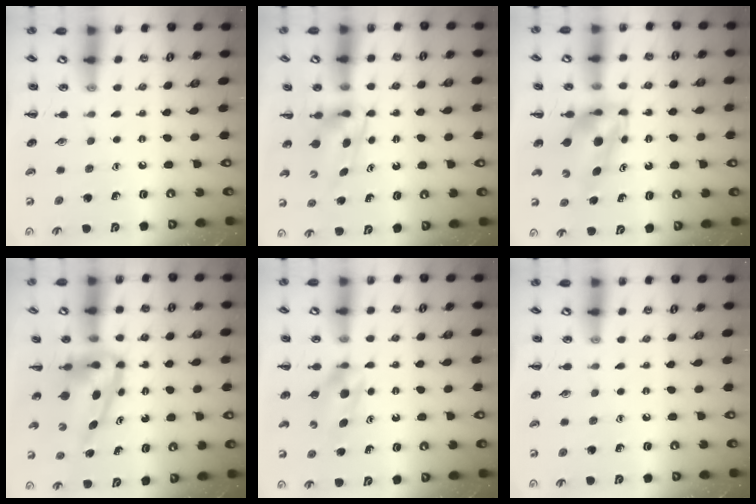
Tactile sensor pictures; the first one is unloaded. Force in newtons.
{"total": 5.4, "press": 5.4, "slide": 0.5}
{"total": 5.2, "press": 5.1, "slide": 1.0}
{"total": 7.9, "press": 7.5, "slide": 2.3}
{"total": 3.9, "press": 3.7, "slide": 0.9}
{"total": 0.0}